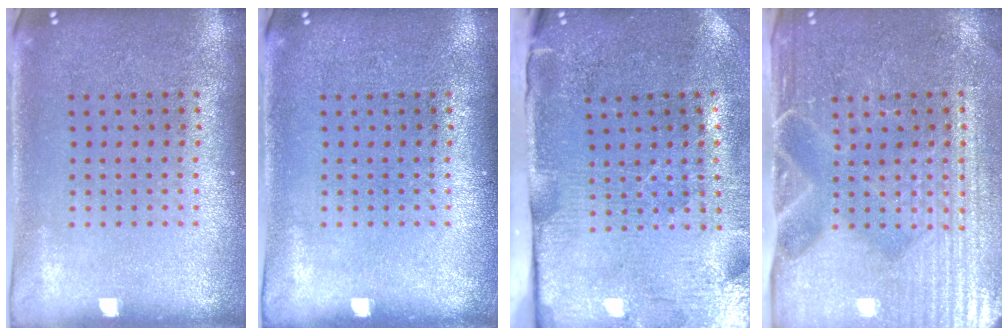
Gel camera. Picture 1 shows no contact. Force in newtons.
{"total": 0.0}
{"total": 4.6, "press": 3.7, "slide": 2.7}
{"total": 4.6, "press": 4.2, "slide": 1.8}